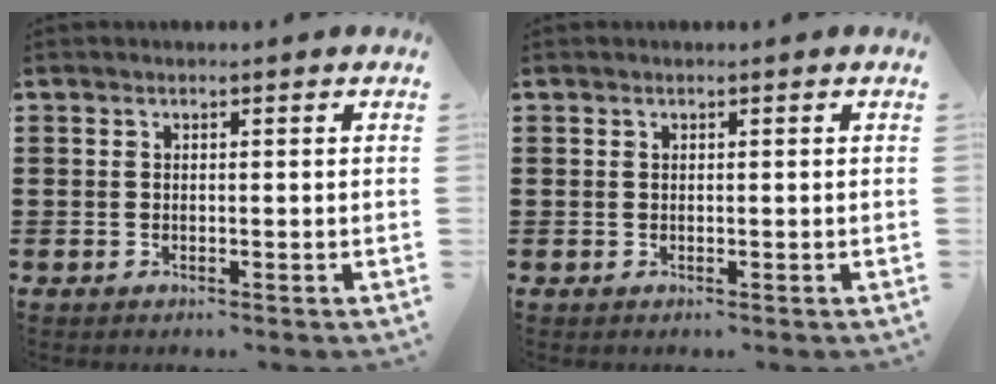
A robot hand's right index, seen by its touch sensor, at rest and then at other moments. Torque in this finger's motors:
{"motor_torque": [0.09, 0.14, 0.03, -0.01]}